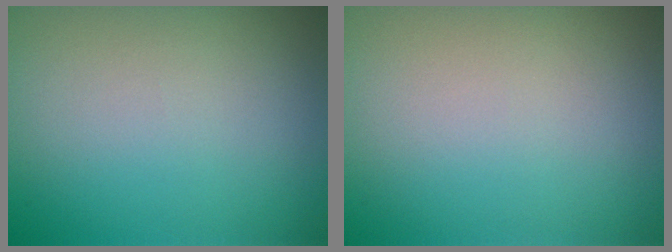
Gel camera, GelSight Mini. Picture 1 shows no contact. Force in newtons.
{"total": 0.0}